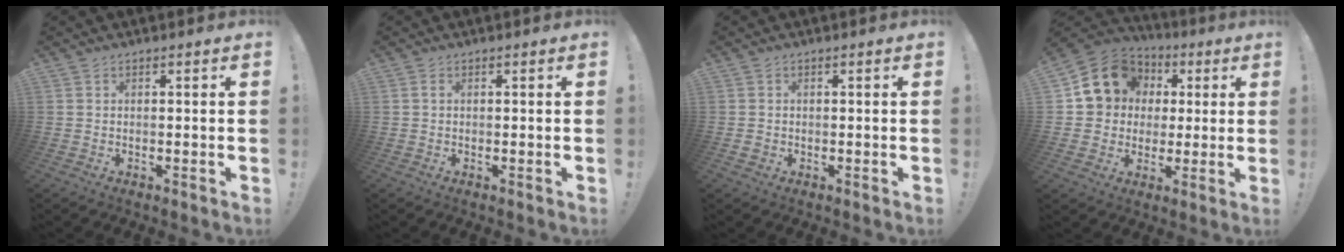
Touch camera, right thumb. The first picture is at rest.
{"total": 0.7, "force": [0.0, 0.2, 0.7], "torque": [-0.015, 0.002, 0.000]}
{"total": 1.0, "force": [-0.1, 1.0, 0.3], "torque": [-0.005, 0.002, -0.001]}
{"total": 15.4, "force": [4.2, 13.4, 6.2], "torque": [-0.085, -0.005, 0.097]}